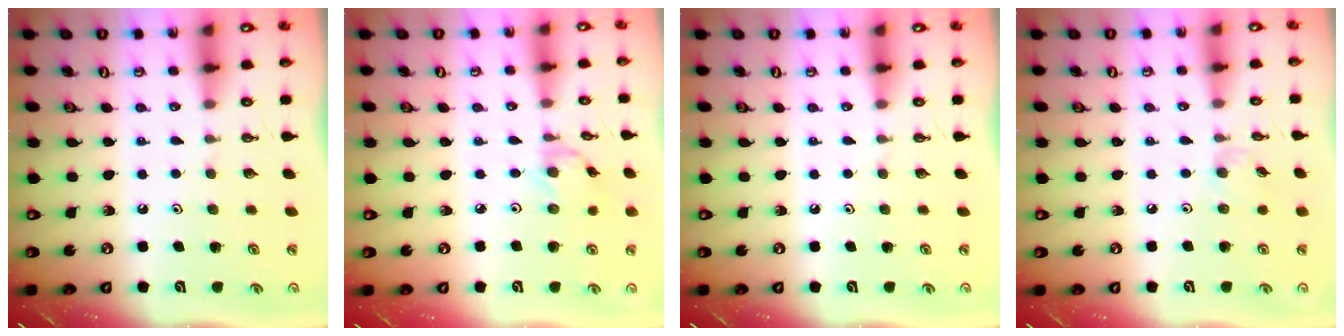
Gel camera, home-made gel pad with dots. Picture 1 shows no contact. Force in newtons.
{"total": 2.0, "press": 2.0, "slide": 0.3}
{"total": 0.0}
{"total": 2.4, "press": 2.4, "slide": 0.5}